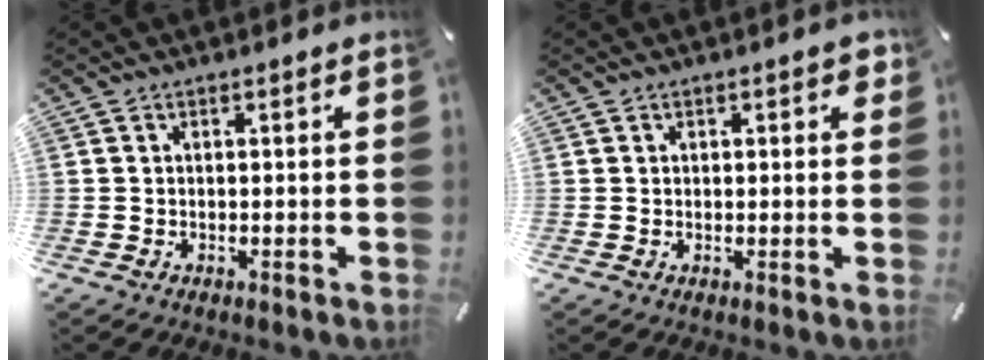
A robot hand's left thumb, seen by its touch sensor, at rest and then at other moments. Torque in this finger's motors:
{"motor_torque": [0.49, 0.27, -0.15, -0.18, 0.00]}